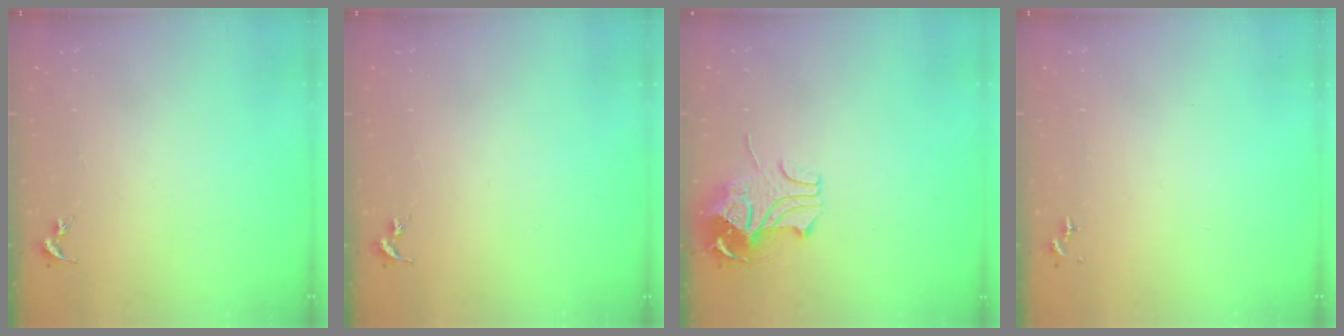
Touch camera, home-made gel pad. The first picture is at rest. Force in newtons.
{"total": 0.0}
{"total": 10.3, "press": 10.2, "slide": 0.9}
{"total": 0.0}